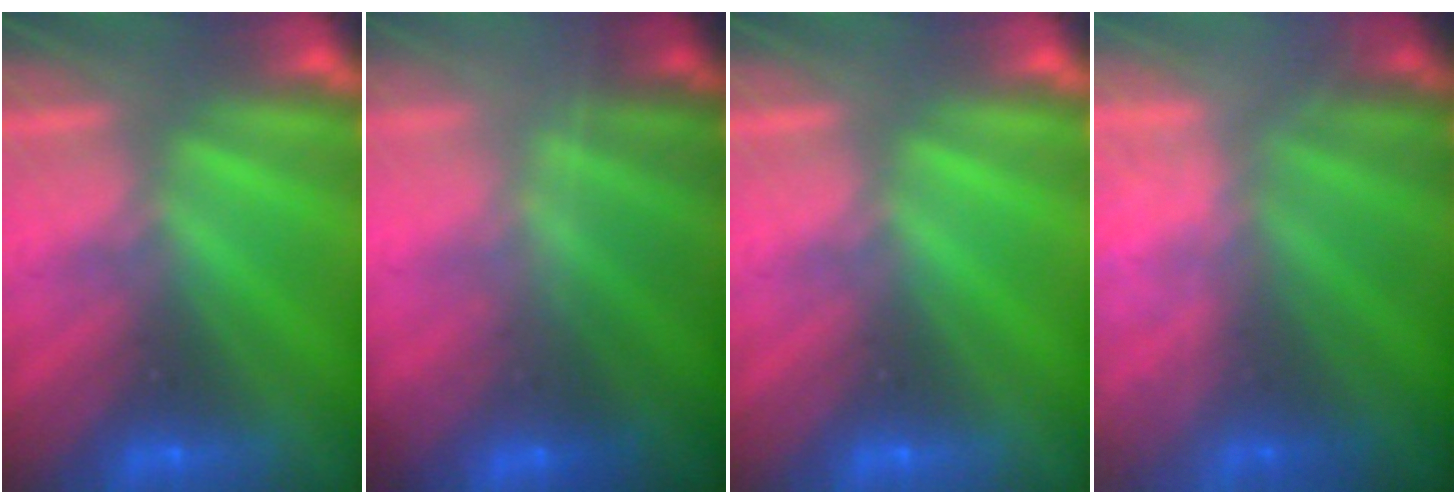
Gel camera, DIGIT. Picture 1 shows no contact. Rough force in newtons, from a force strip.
{"total": 1.8}
{"total": 0.0}
{"total": 7.1}